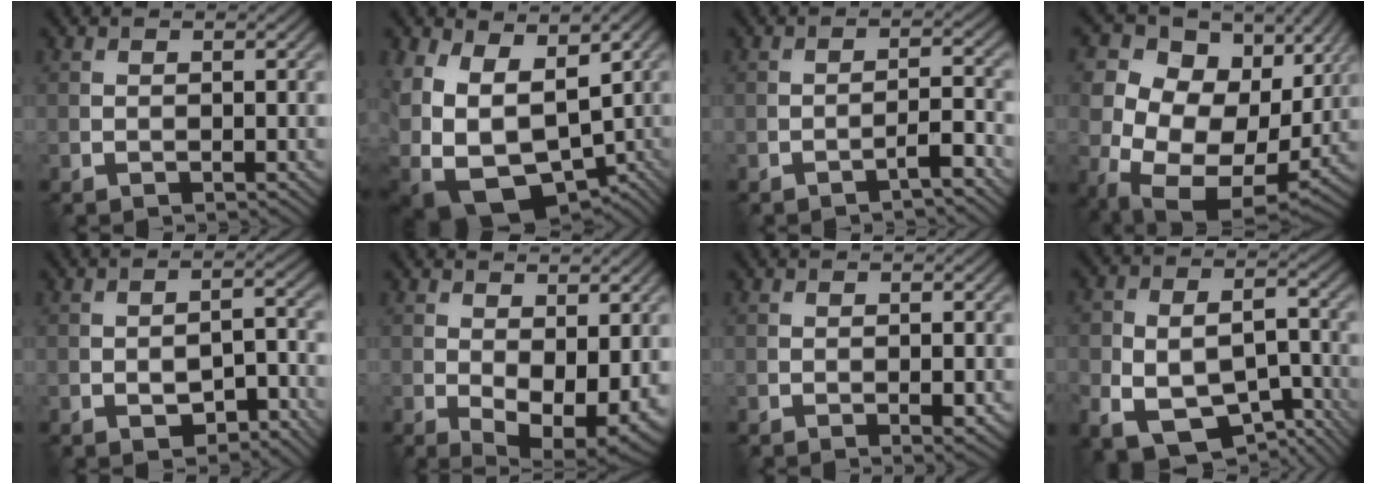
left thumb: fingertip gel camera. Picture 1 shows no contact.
{"total": 16.1, "force": [-1.1, 11.3, 11.4], "torque": [-0.241, -0.056, 0.038]}
{"total": 2.7, "force": [-1.9, 0.3, 1.9], "torque": [-0.031, 0.012, -0.038]}
{"total": 18.4, "force": [3.9, 13.7, 11.6], "torque": [-0.250, 0.004, 0.096]}
{"total": 4.9, "force": [-2.4, 2.3, 3.5], "torque": [-0.052, 0.003, -0.036]}
{"total": 8.2, "force": [-1.3, 4.5, 6.7], "torque": [-0.119, -0.030, -0.004]}
{"total": 1.6, "force": [-0.5, 0.4, 1.5], "torque": [-0.023, -0.001, -0.006]}
{"total": 13.1, "force": [-5.8, 8.6, 8.0], "torque": [-0.142, -0.028, -0.083]}